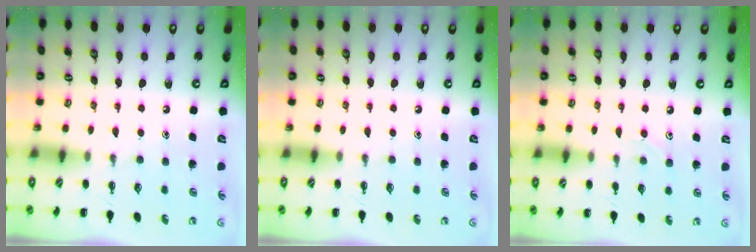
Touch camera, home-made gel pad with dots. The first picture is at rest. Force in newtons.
{"total": 0.0}
{"total": 4.0, "press": 3.7, "slide": 1.4}